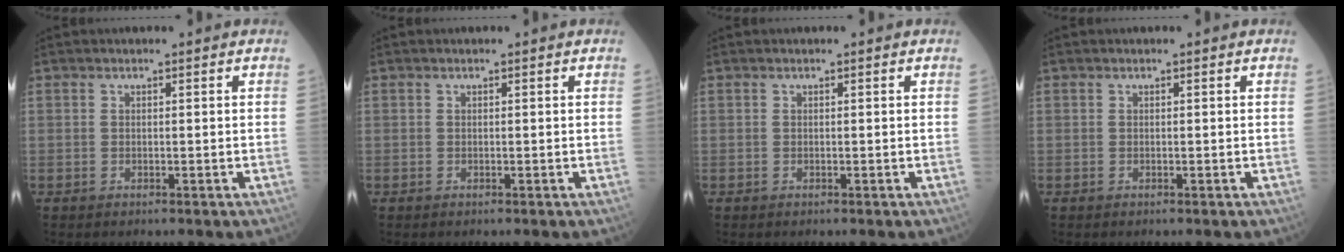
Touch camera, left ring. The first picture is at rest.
{"total": 0.0}
{"total": 0.0}
{"total": 0.0}